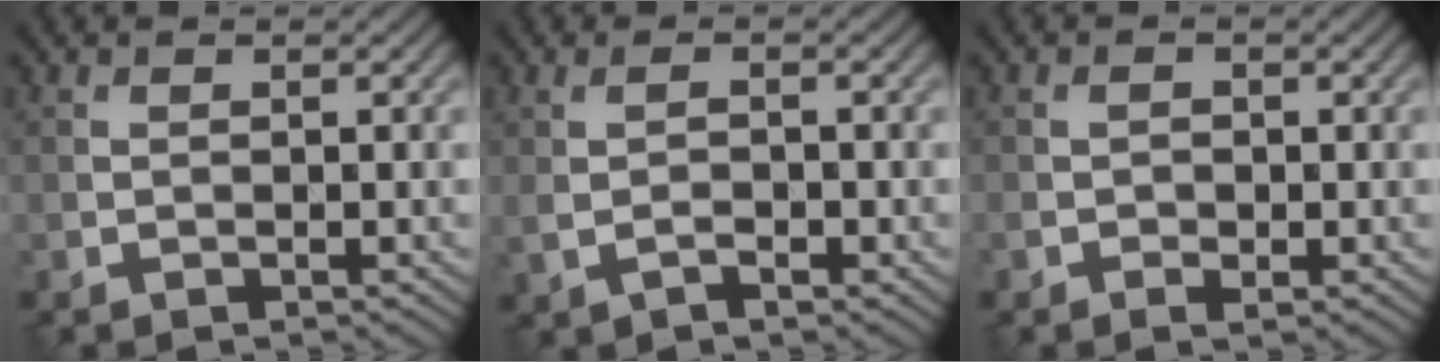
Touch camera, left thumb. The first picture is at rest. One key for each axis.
{"total": 2.3, "fx": -0.6, "fy": 0.8, "fz": 2.0, "tx": -0.047, "ty": -0.005, "tz": -0.011}
{"total": 1.6, "fx": -0.6, "fy": 1.1, "fz": 1.0, "tx": -0.019, "ty": -0.004, "tz": -0.011}